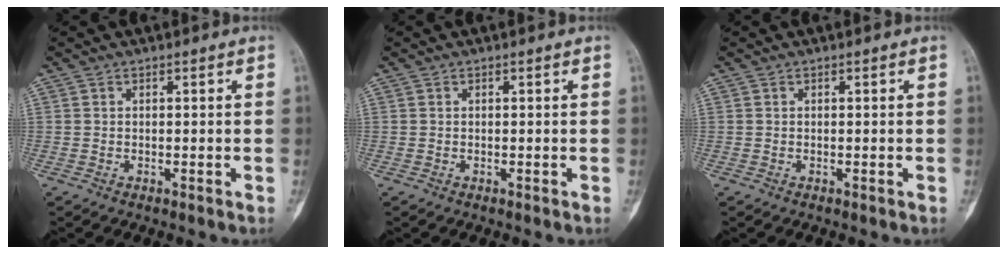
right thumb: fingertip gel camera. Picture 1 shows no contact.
{"total": 0.0}
{"total": 0.0}